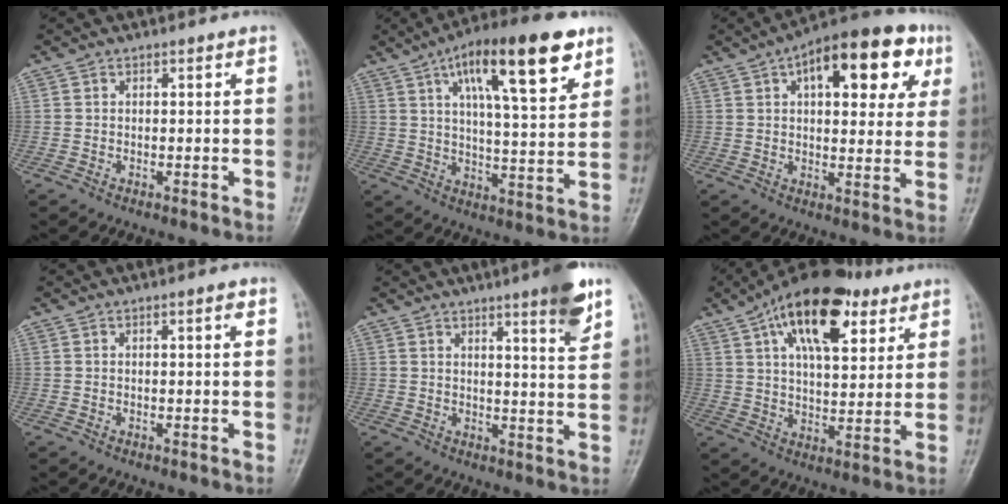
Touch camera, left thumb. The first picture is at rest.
{"total": 19.0, "force": [9.7, 5.5, 15.4], "torque": [-0.215, -0.024, 0.150]}
{"total": 19.1, "force": [7.7, 9.0, 15.0], "torque": [-0.170, 0.008, 0.101]}
{"total": 1.3, "force": [0.5, 0.2, 1.2], "torque": [-0.018, 0.001, 0.007]}
{"total": 7.9, "force": [4.9, 0.6, 6.2], "torque": [-0.077, -0.031, 0.066]}
{"total": 19.5, "force": [9.8, 9.1, 14.2], "torque": [-0.203, -0.017, 0.159]}